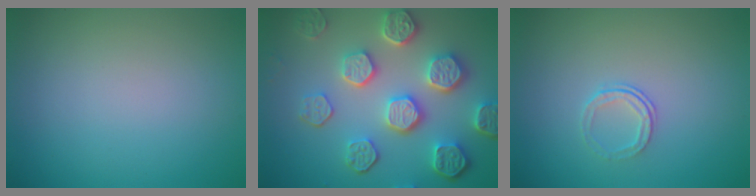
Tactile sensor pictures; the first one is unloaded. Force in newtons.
{"total": 7.2, "press": 5.7, "slide": 4.3}
{"total": 1.3, "press": 0.9, "slide": 0.9}